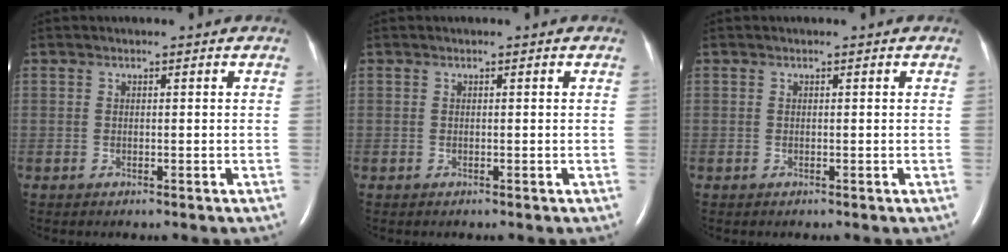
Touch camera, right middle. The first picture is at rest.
{"total": 0.0}
{"total": 0.0}